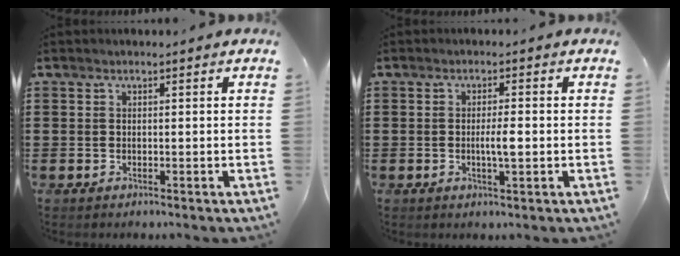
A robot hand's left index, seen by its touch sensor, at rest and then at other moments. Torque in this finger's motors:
{"motor_torque": [0.33, 0.08, 0.08, 0.04]}